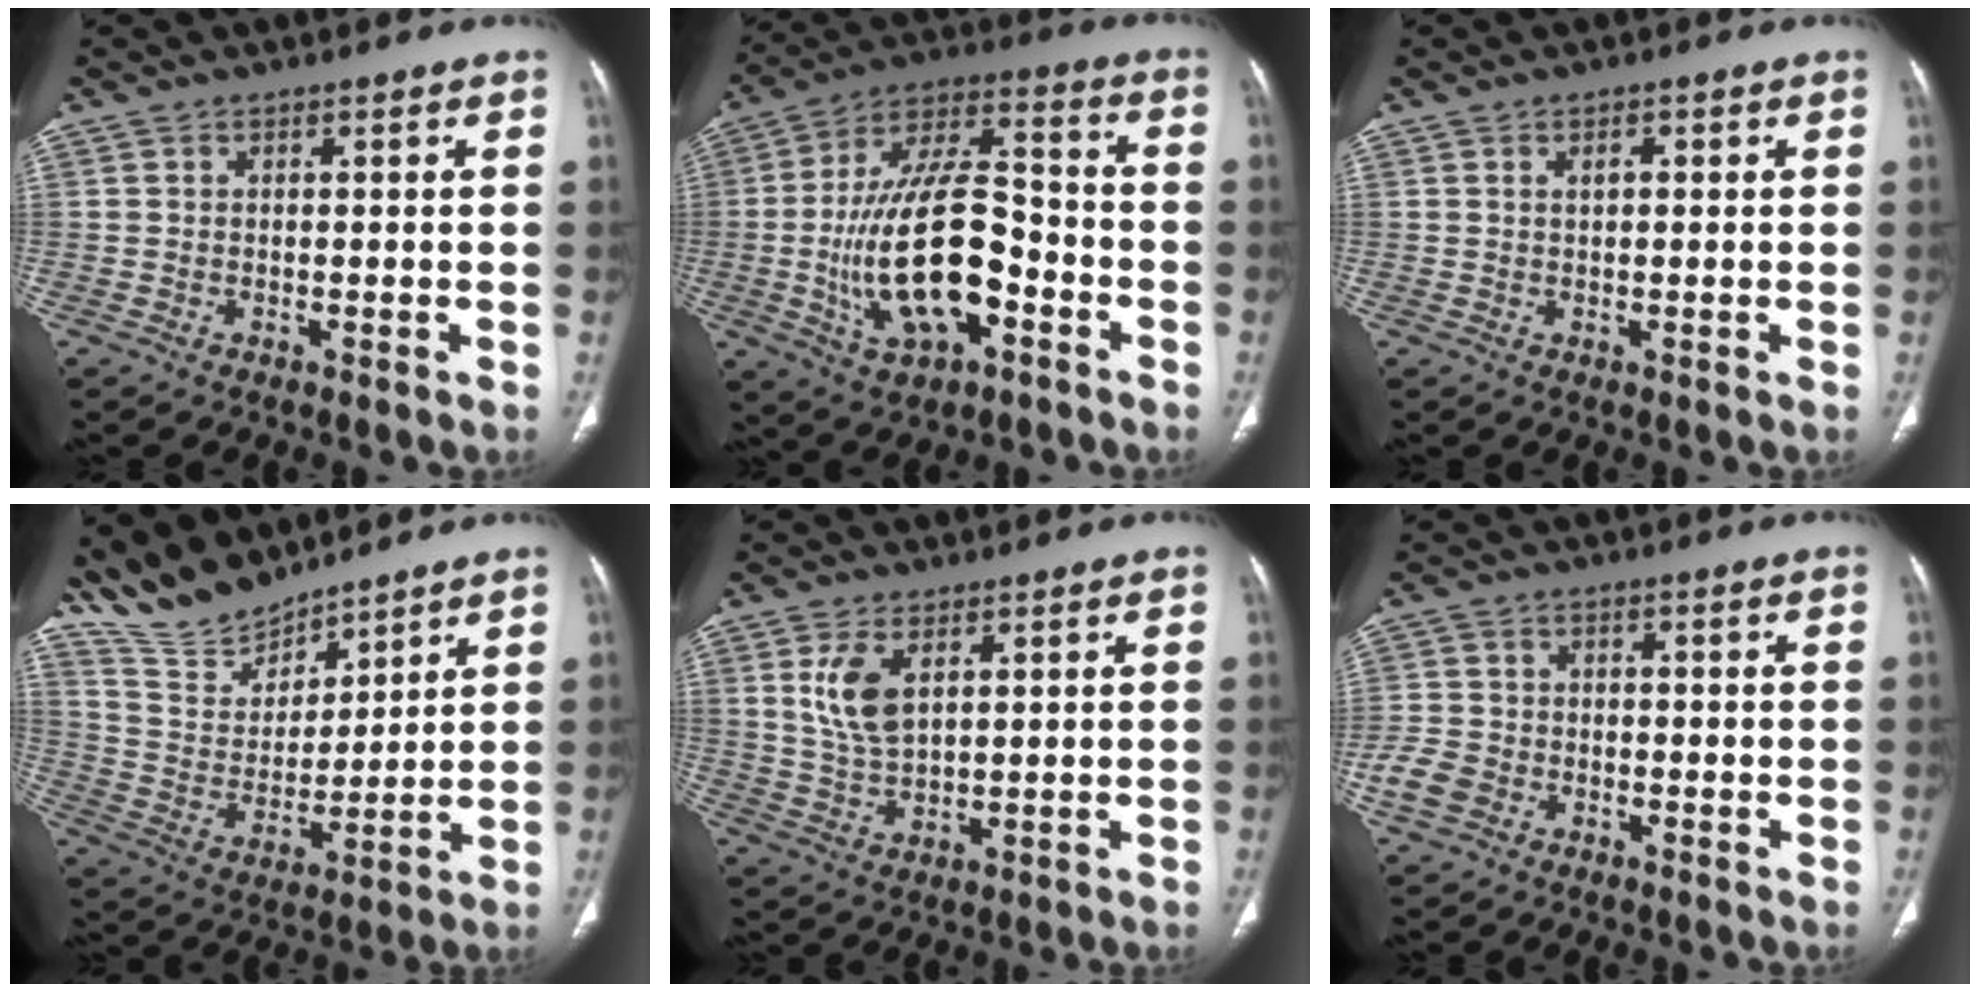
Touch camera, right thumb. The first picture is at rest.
{"total": 20.4, "force": [-5.3, 9.8, 17.1], "torque": [-0.306, 0.036, -0.085]}
{"total": 1.3, "force": [0.4, 0.7, 1.1], "torque": [-0.015, 0.002, 0.006]}
{"total": 12.3, "force": [11.2, 4.1, 2.7], "torque": [-0.037, -0.056, 0.233]}
{"total": 7.0, "force": [2.6, 3.5, 5.5], "torque": [-0.111, -0.011, 0.062]}
{"total": 4.8, "force": [-2.3, 3.7, 2.1], "torque": [-0.044, 0.015, -0.043]}